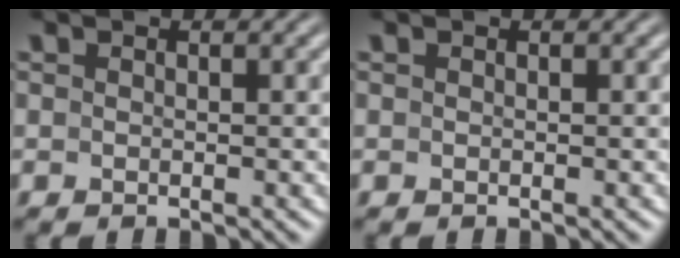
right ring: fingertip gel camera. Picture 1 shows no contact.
{"total": 0.0}